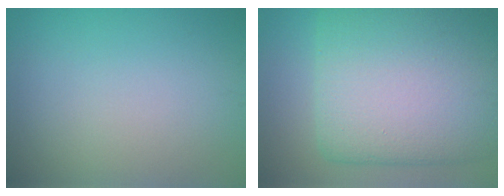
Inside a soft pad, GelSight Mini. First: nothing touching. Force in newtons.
{"total": 15.8, "press": 15.8, "slide": 0.3}